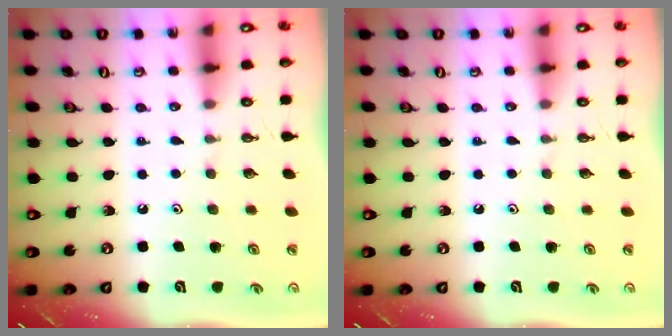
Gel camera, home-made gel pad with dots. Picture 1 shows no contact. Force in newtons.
{"total": 0.0}